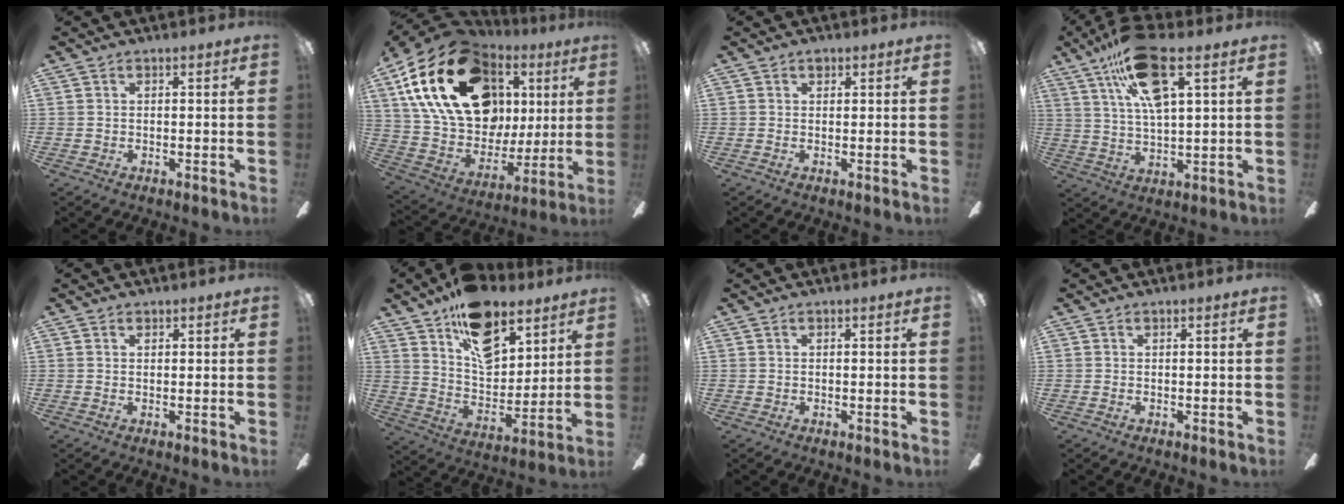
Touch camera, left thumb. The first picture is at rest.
{"total": 28.0, "force": [11.7, 17.6, 18.4], "torque": [-0.366, -0.046, 0.221]}
{"total": 1.2, "force": [0.7, 0.8, 0.5], "torque": [-0.004, 0.000, 0.011]}
{"total": 16.1, "force": [8.8, 5.2, 12.4], "torque": [-0.224, -0.019, 0.152]}
{"total": 0.8, "force": [0.5, 0.5, 0.4], "torque": [-0.009, 0.002, 0.009]}
{"total": 17.6, "force": [11.7, 9.6, 9.0], "torque": [-0.139, -0.063, 0.208]}
{"total": 0.0}
{"total": 0.0}